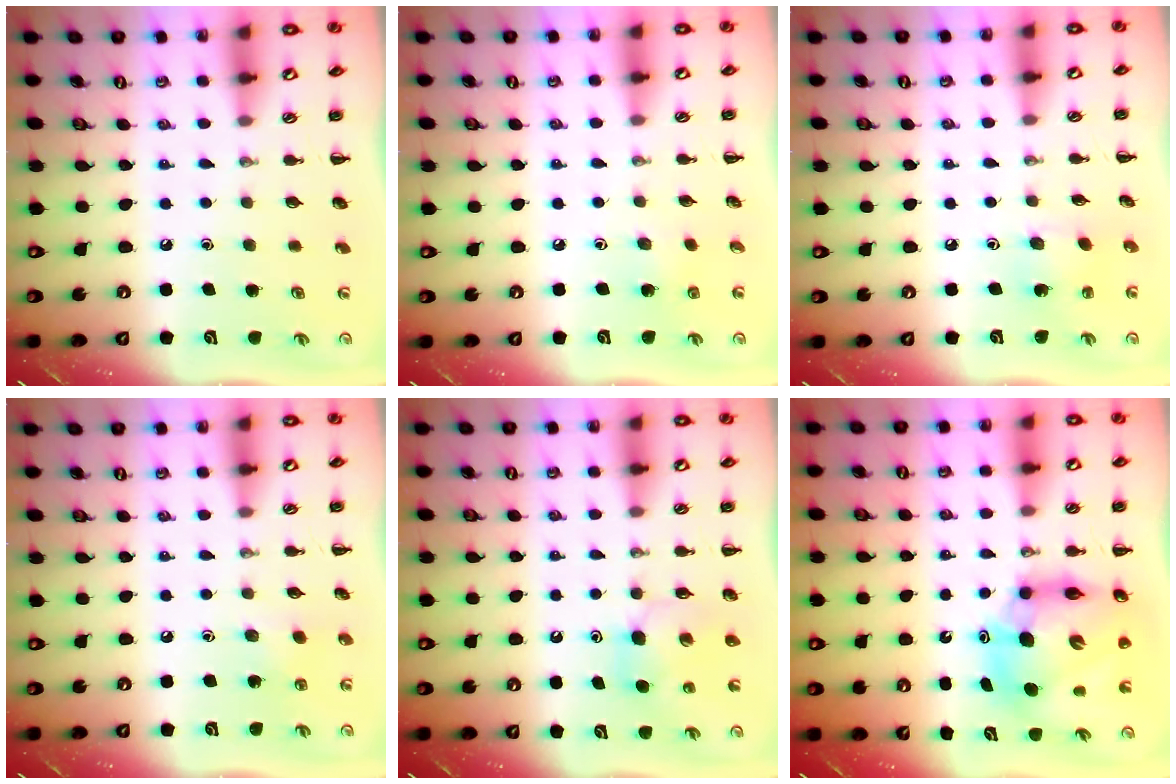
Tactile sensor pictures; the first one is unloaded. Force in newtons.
{"total": 2.7, "press": 2.5, "slide": 0.8}
{"total": 3.7, "press": 3.5, "slide": 1.2}
{"total": 5.9, "press": 5.7, "slide": 1.4}
{"total": 5.8, "press": 5.7, "slide": 1.1}
{"total": 12.6, "press": 12.0, "slide": 3.8}